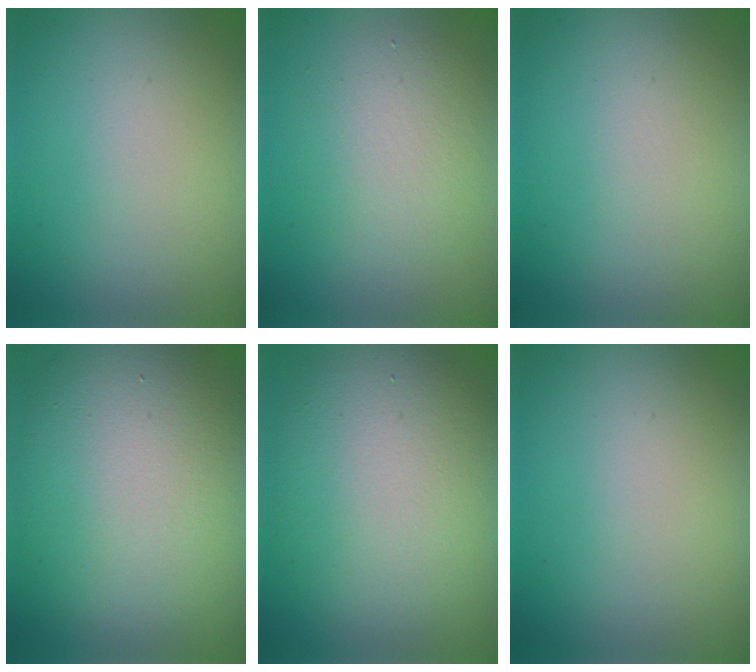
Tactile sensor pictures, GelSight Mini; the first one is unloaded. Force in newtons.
{"total": 4.0, "press": 4.0, "slide": 0.5}
{"total": 0.0}
{"total": 13.1, "press": 13.1, "slide": 0.4}
{"total": 9.7, "press": 9.6, "slide": 0.8}
{"total": 0.0}